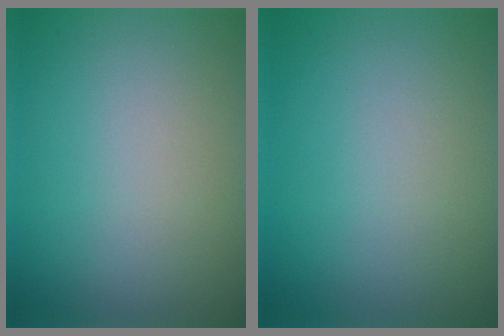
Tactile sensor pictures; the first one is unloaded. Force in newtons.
{"total": 0.0}